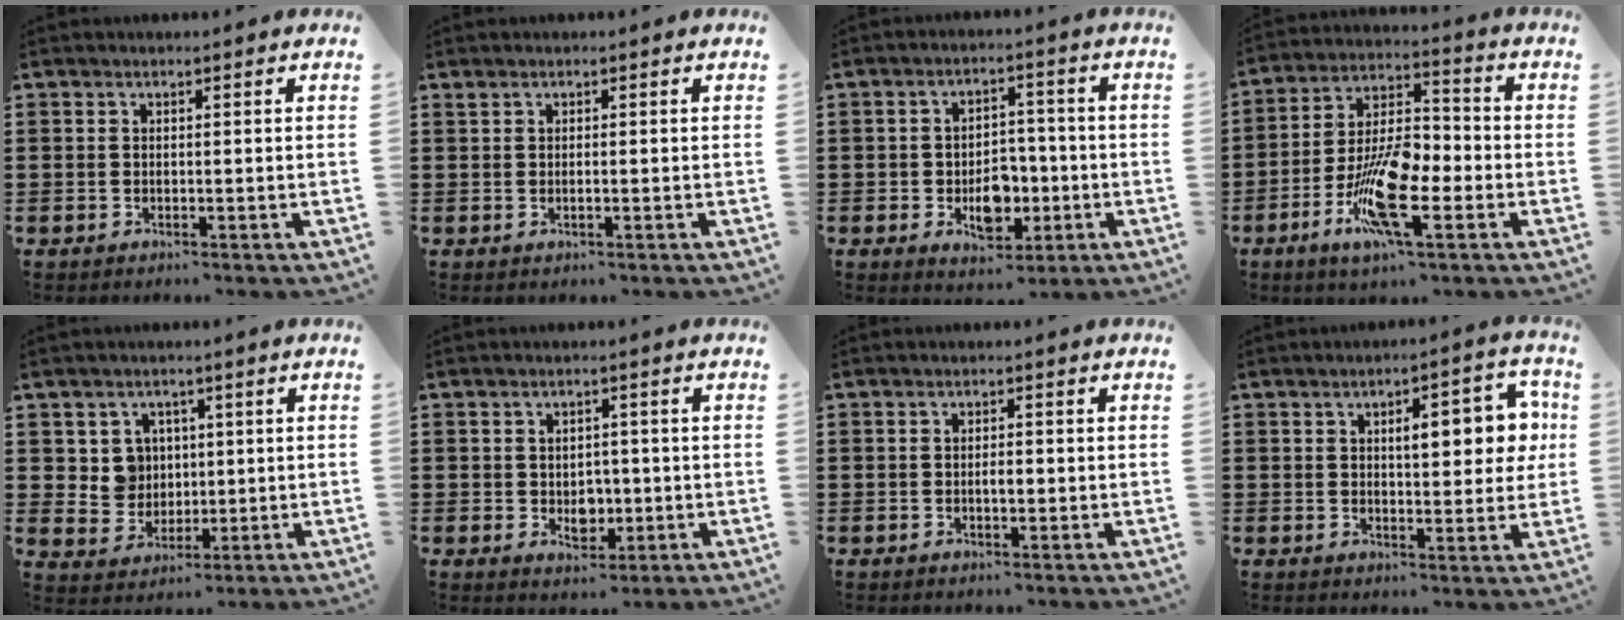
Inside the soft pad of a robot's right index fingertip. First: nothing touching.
{"total": 0.6, "force": [-0.1, 0.0, 0.6], "torque": [-0.011, -0.004, 0.000]}
{"total": 6.9, "force": [-1.9, 4.5, 4.8], "torque": [-0.068, 0.008, -0.033]}
{"total": 12.6, "force": [-4.8, 4.4, 10.7], "torque": [-0.215, 0.002, -0.086]}
{"total": 5.2, "force": [1.5, 4.7, 1.6], "torque": [-0.054, 0.015, 0.029]}
{"total": 3.5, "force": [-0.4, 2.7, 2.1], "torque": [-0.031, -0.001, -0.013]}
{"total": 1.7, "force": [-0.3, 0.6, 1.5], "torque": [-0.029, 0.002, -0.007]}
{"total": 7.7, "force": [1.7, 3.2, 6.8], "torque": [-0.094, -0.003, 0.017]}